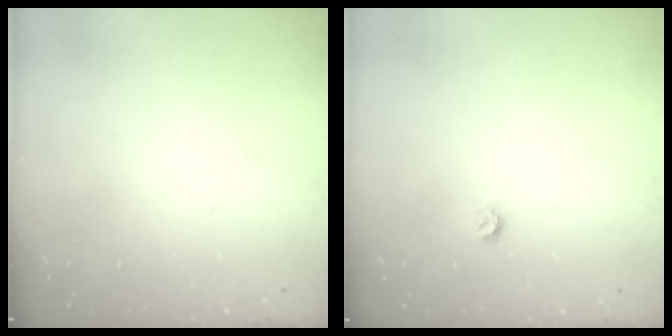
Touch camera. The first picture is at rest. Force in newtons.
{"total": 3.5, "press": 3.5, "slide": 0.3}